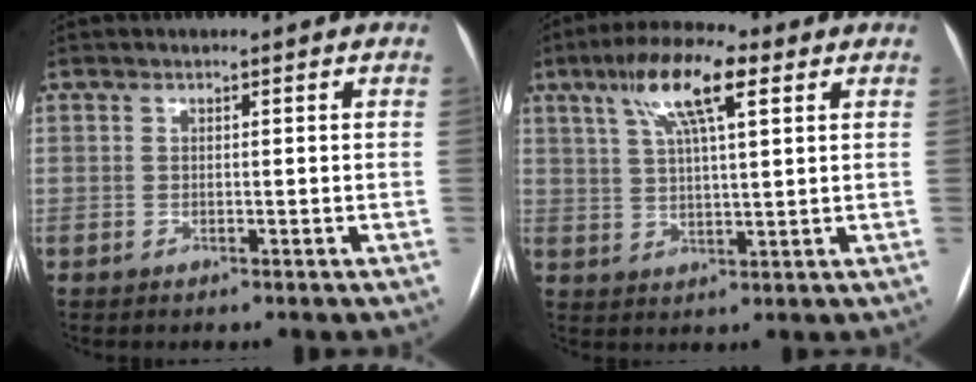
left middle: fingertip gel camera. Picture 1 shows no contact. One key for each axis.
{"total": 10.6, "fx": 5.2, "fy": 2.2, "fz": 8.9, "tx": -0.168, "ty": 0.024, "tz": 0.089}